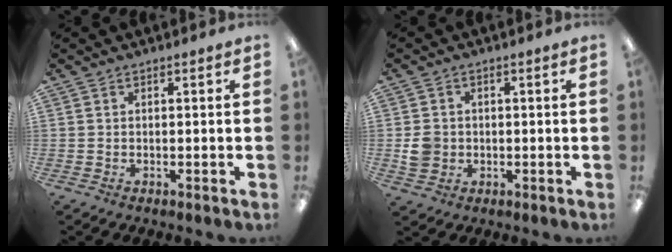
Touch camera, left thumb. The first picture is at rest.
{"total": 4.4, "force": [-0.4, 4.0, 1.6], "torque": [-0.015, 0.002, -0.007]}